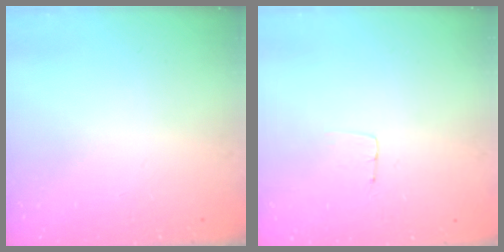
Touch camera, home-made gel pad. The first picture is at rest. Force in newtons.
{"total": 3.2, "press": 3.2, "slide": 0.2}